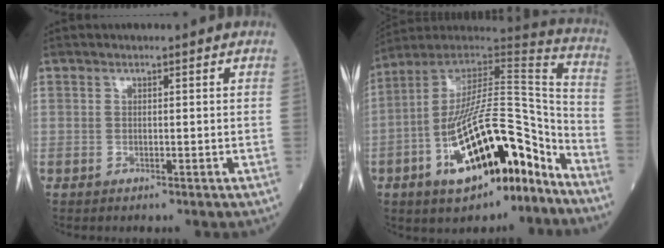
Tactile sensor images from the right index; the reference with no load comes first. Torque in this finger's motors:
{"motor_torque": [1.21, -0.93, 1.06, 0.21]}